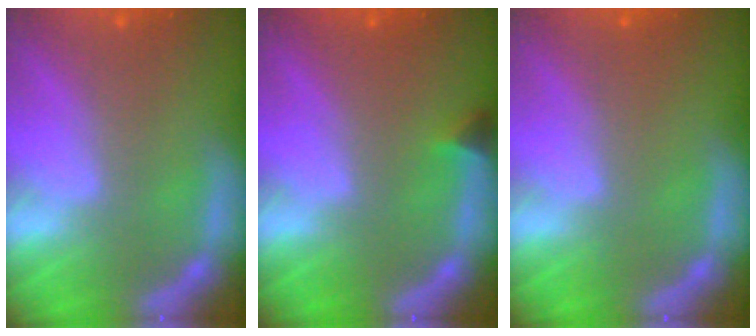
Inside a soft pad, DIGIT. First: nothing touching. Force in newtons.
{"total": 0.9}
{"total": 0.0}